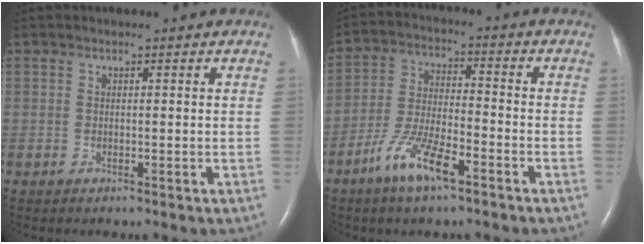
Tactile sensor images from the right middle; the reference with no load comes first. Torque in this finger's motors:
{"motor_torque": [1.13, -1.01, 0.47, 0.18]}